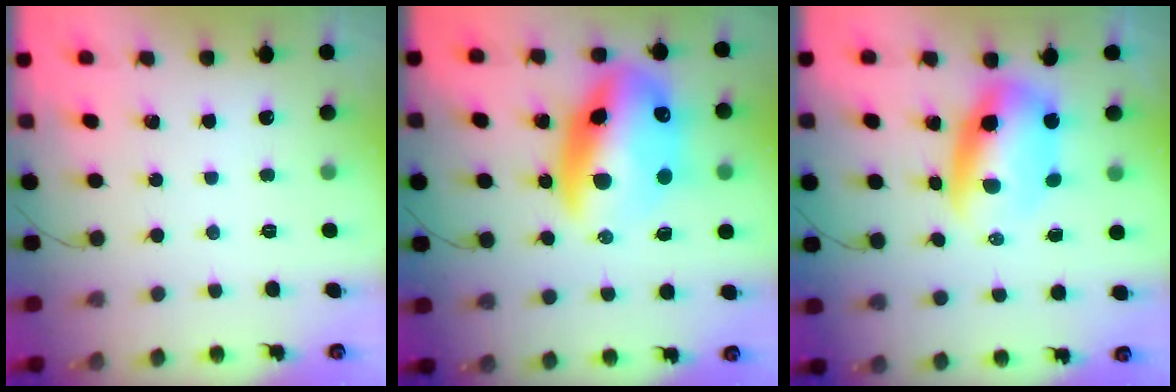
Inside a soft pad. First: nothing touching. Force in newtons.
{"total": 20.6, "press": 20.0, "slide": 5.1}
{"total": 8.4, "press": 8.2, "slide": 1.8}